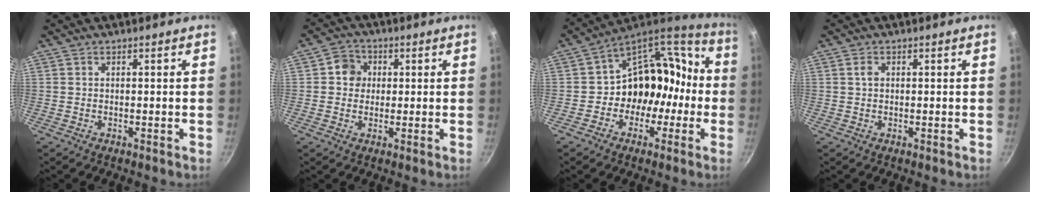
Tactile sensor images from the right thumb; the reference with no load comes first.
{"total": 4.9, "force": [0.8, 4.5, 1.7], "torque": [0.002, 0.005, 0.004]}
{"total": 16.1, "force": [-3.0, 13.3, 8.5], "torque": [-0.062, 0.083, -0.045]}
{"total": 1.4, "force": [0.4, 1.0, 1.0], "torque": [-0.016, 0.002, 0.006]}